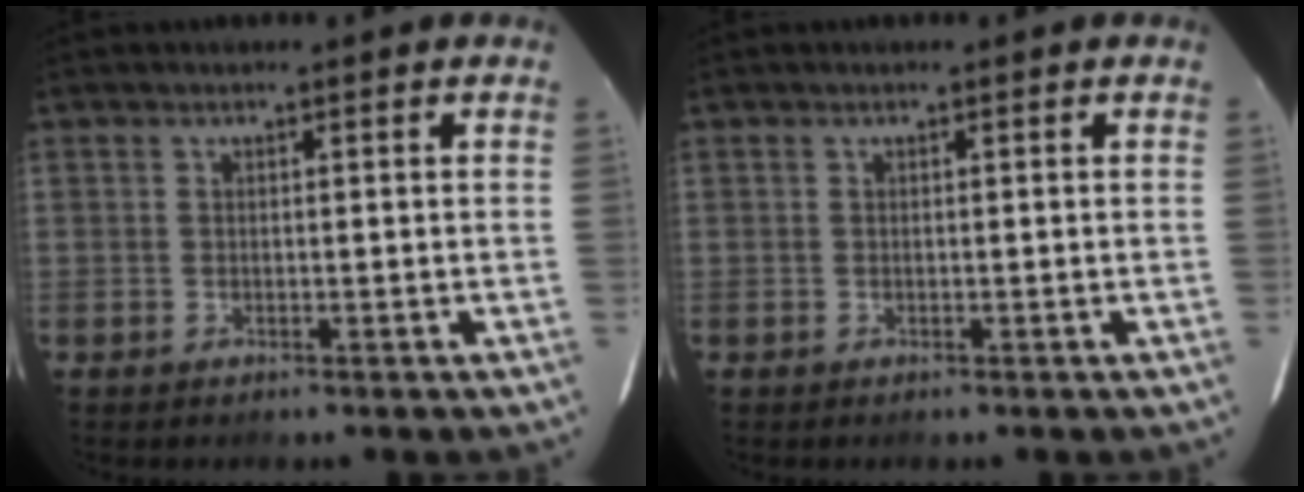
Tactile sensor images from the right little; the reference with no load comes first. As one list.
[{"total": 0.0}]